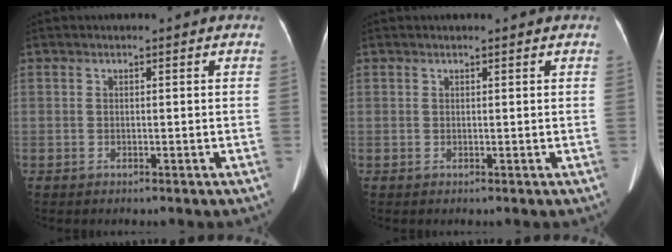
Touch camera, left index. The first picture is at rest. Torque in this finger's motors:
{"motor_torque": [0.21, 0.14, -0.02, -0.01]}